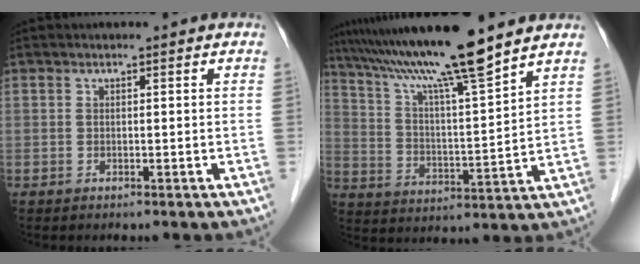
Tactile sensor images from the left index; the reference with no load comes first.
{"total": 15.1, "force": [12.4, -1.2, 8.6], "torque": [-0.152, 0.005, 0.214]}